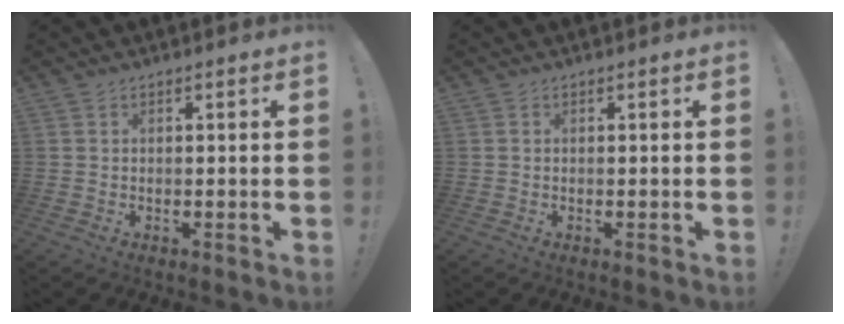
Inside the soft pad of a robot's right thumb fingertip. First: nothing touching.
{"total": 0.0}